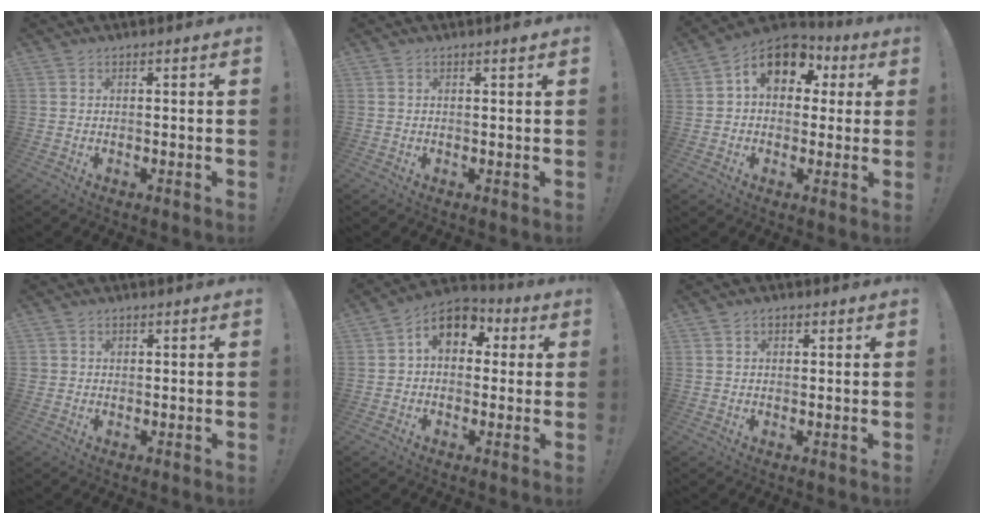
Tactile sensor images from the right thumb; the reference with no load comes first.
{"total": 1.0, "force": [0.6, -0.2, 0.8], "torque": [-0.006, -0.004, 0.008]}
{"total": 13.2, "force": [4.7, 9.3, 8.0], "torque": [-0.113, -0.007, 0.089]}
{"total": 1.3, "force": [0.5, 1.2, 0.2], "torque": [0.005, -0.002, 0.007]}
{"total": 10.0, "force": [3.1, 7.1, 6.4], "torque": [-0.087, 0.001, 0.059]}
{"total": 1.6, "force": [0.7, 1.2, 0.8], "torque": [-0.007, 0.000, 0.011]}